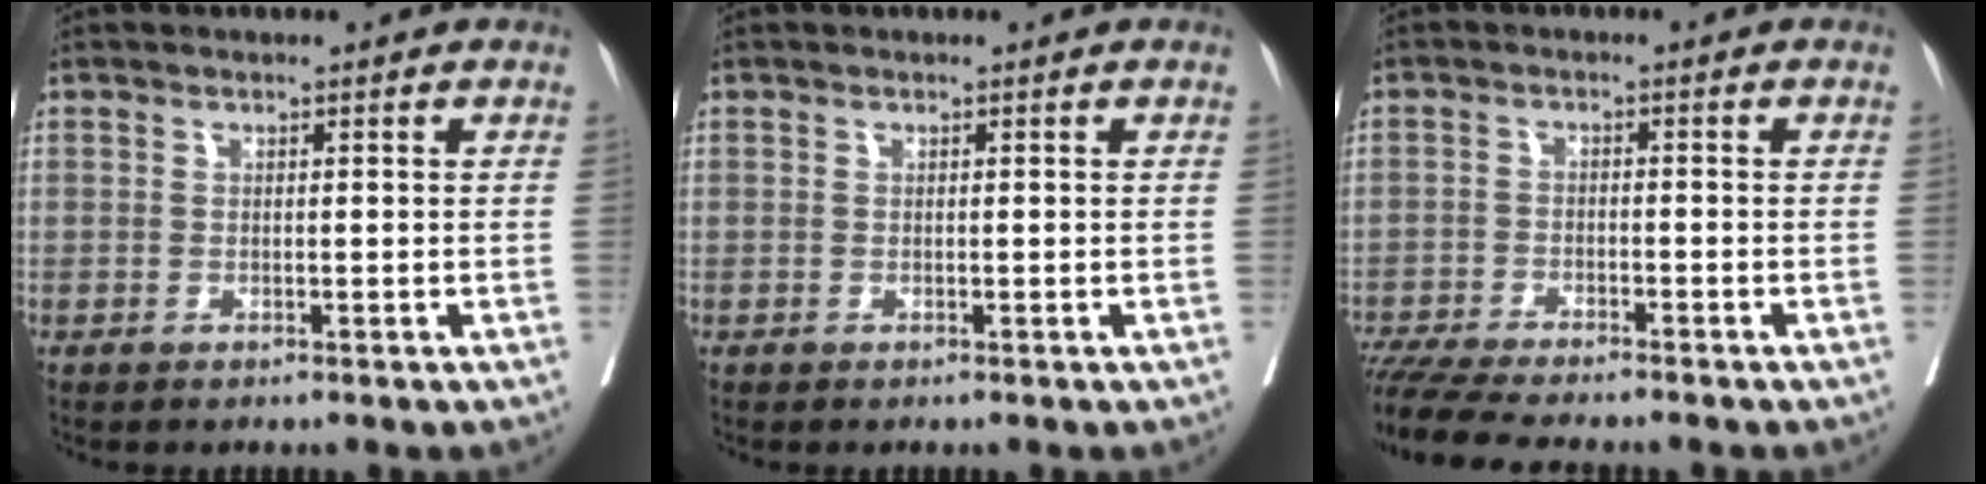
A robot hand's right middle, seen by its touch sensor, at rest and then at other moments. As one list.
[{"total": 0.0}, {"total": 11.4, "force": [-10.1, 0.9, 5.2], "torque": [-0.074, -0.017, -0.159]}]